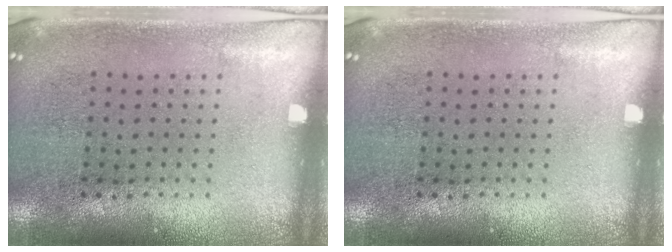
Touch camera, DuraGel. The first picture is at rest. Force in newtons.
{"total": 0.0}